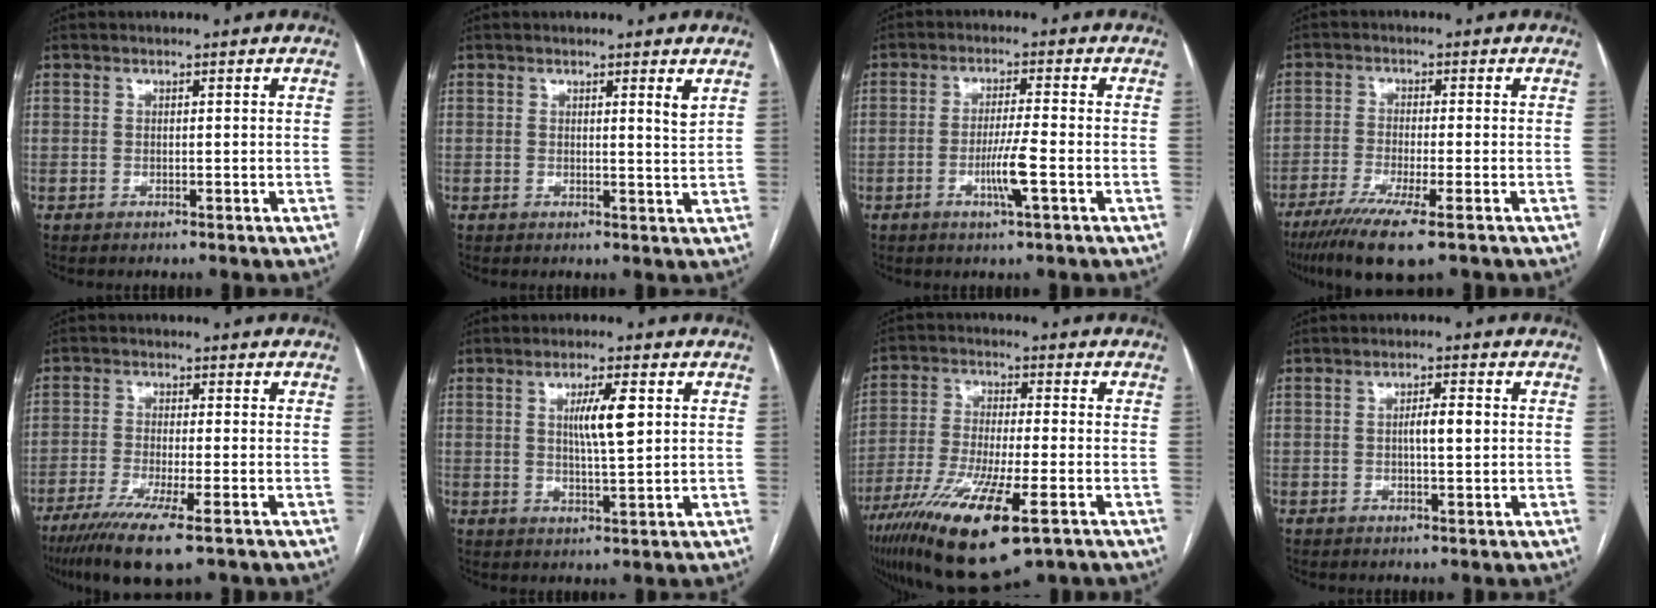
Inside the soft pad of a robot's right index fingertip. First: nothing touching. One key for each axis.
{"total": 1.9, "fx": 1.2, "fy": -0.3, "fz": 1.5, "tx": -0.023, "ty": -0.011, "tz": 0.014}
{"total": 5.3, "fx": -1.9, "fy": -0.4, "fz": 4.9, "tx": -0.093, "ty": -0.009, "tz": -0.034}
{"total": 9.3, "fx": -6.2, "fy": 0.4, "fz": 7.0, "tx": -0.116, "ty": -0.023, "tz": -0.100}
{"total": 9.7, "fx": -6.3, "fy": 0.4, "fz": 7.4, "tx": -0.125, "ty": -0.025, "tz": -0.102}
{"total": 5.9, "fx": 1.5, "fy": 0.6, "fz": 5.6, "tx": -0.099, "ty": 0.000, "tz": 0.027}
{"total": 17.6, "fx": -9.4, "fy": 3.1, "fz": 14.5, "tx": -0.273, "ty": -0.044, "tz": -0.161}
{"total": 3.3, "fx": 0.2, "fy": 0.6, "fz": 3.2, "tx": -0.053, "ty": 0.002, "tz": 0.002}